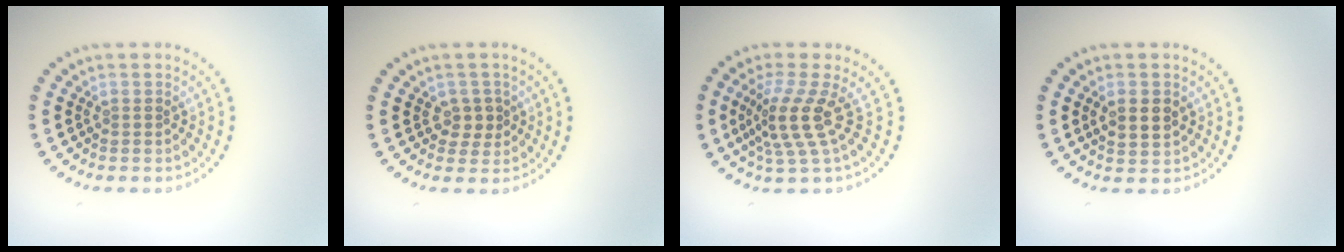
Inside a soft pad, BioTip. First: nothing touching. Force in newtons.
{"total": 1.7, "press": 1.6, "slide": 0.6}
{"total": 3.9, "press": 2.8, "slide": 2.7}
{"total": 2.9, "press": 2.9, "slide": 0.3}